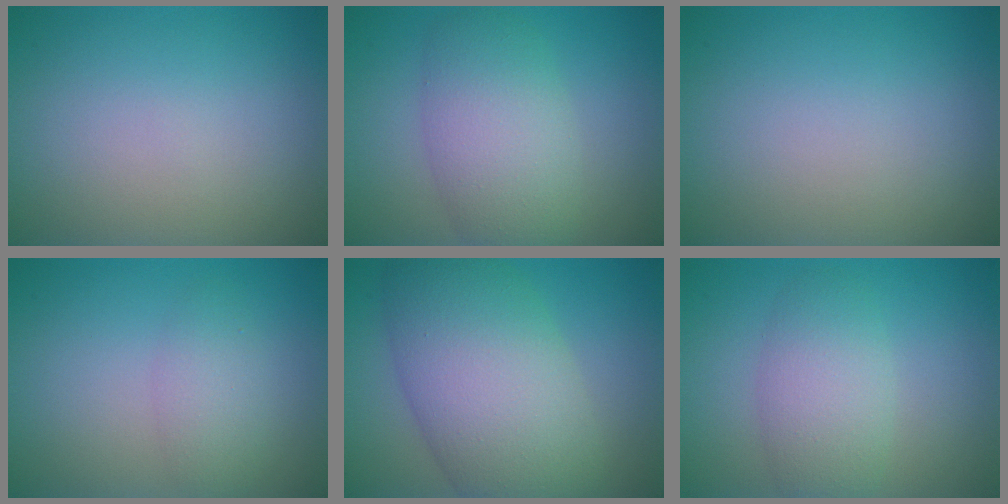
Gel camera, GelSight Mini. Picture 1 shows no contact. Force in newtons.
{"total": 6.0, "press": 6.0, "slide": 0.3}
{"total": 0.0}
{"total": 2.2, "press": 2.1, "slide": 0.2}
{"total": 11.0, "press": 11.0, "slide": 0.3}
{"total": 2.7, "press": 2.7, "slide": 0.3}